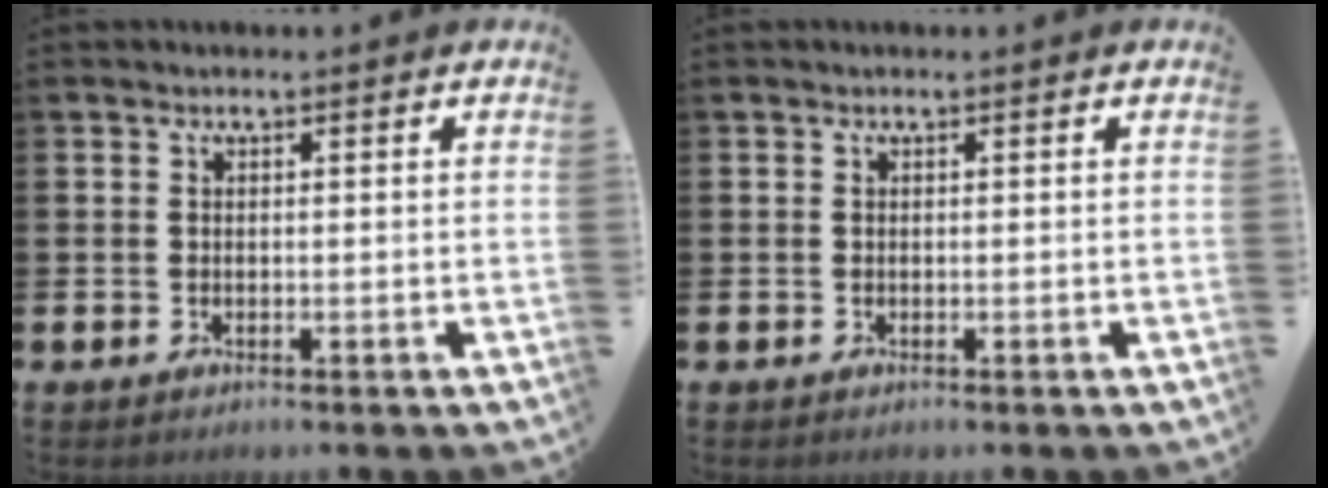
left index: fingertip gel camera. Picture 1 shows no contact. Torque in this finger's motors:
{"motor_torque": [0.00, 0.00, 0.00, 0.00]}